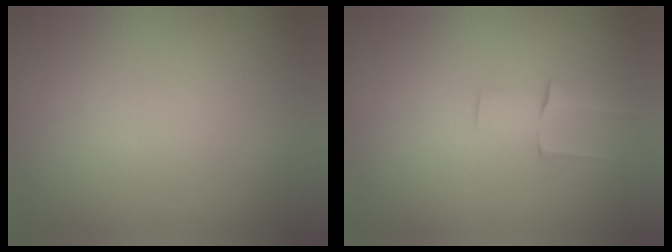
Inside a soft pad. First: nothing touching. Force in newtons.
{"total": 2.1}